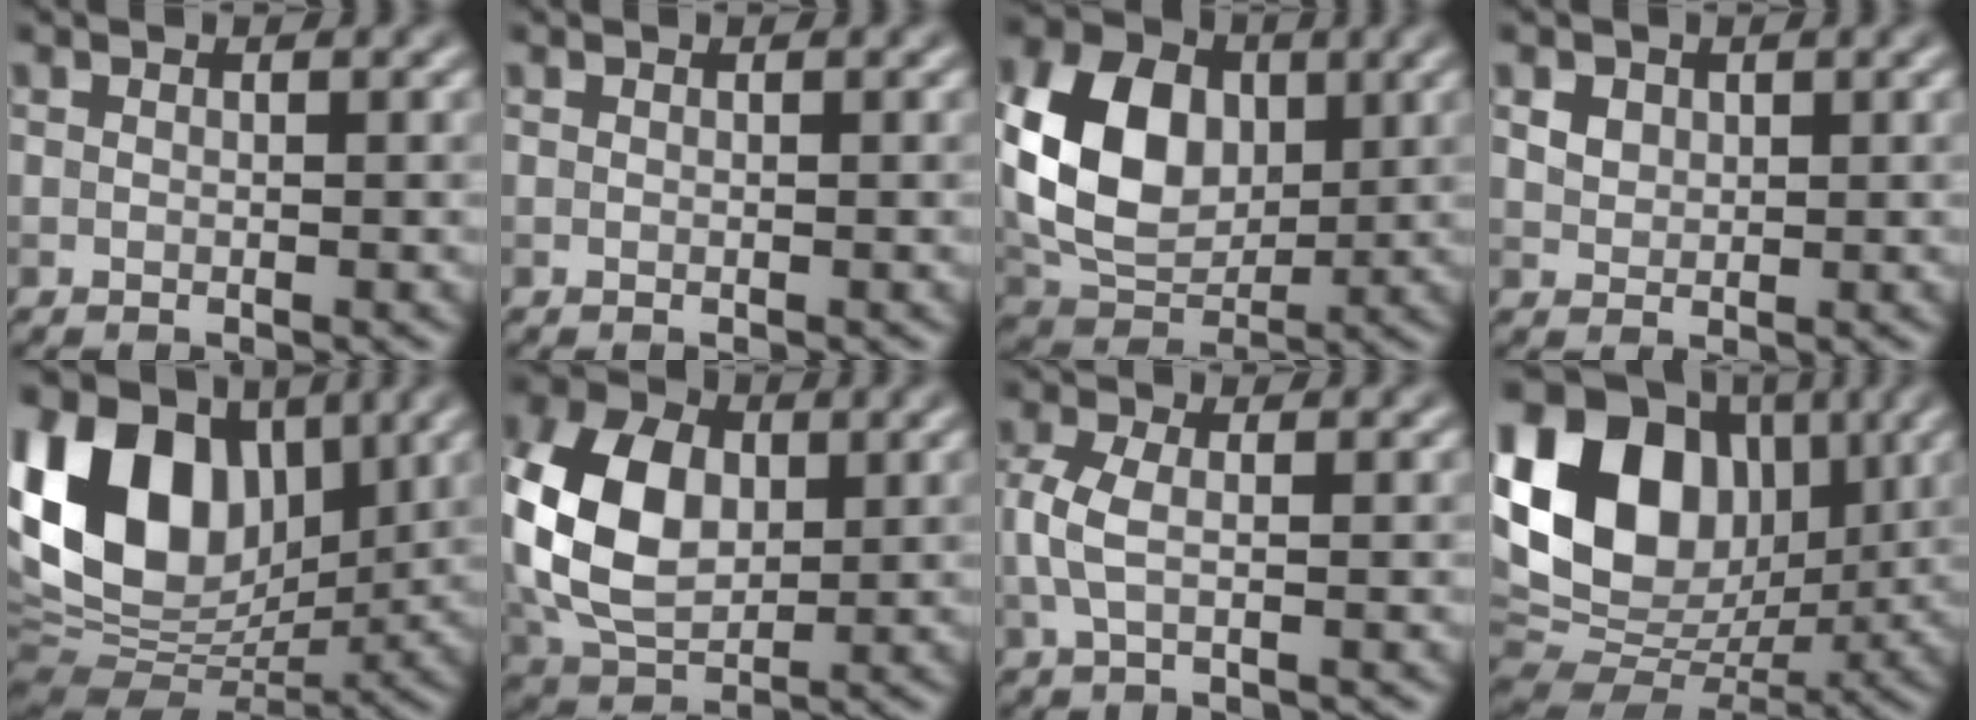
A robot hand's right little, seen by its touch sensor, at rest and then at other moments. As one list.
[{"total": 0.0}, {"total": 9.6, "force": [1.2, 6.9, 6.6], "torque": [-0.145, 0.005, 0.020]}, {"total": 2.3, "force": [1.2, 1.7, 1.1], "torque": [-0.026, 0.007, 0.022]}, {"total": 15.6, "force": [4.4, 10.4, 10.7], "torque": [-0.200, 0.020, 0.078]}, {"total": 10.2, "force": [1.0, 7.1, 7.3], "torque": [-0.168, 0.012, 0.011]}, {"total": 2.6, "force": [-0.2, 1.0, 2.4], "torque": [-0.060, 0.003, -0.006]}, {"total": 16.4, "force": [3.7, 12.1, 10.4], "torque": [-0.204, 0.028, 0.063]}]